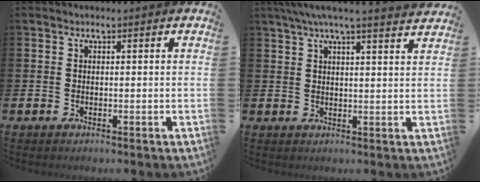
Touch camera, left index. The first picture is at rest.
{"total": 5.5, "force": [4.9, -0.1, 2.4], "torque": [-0.058, -0.012, 0.088]}